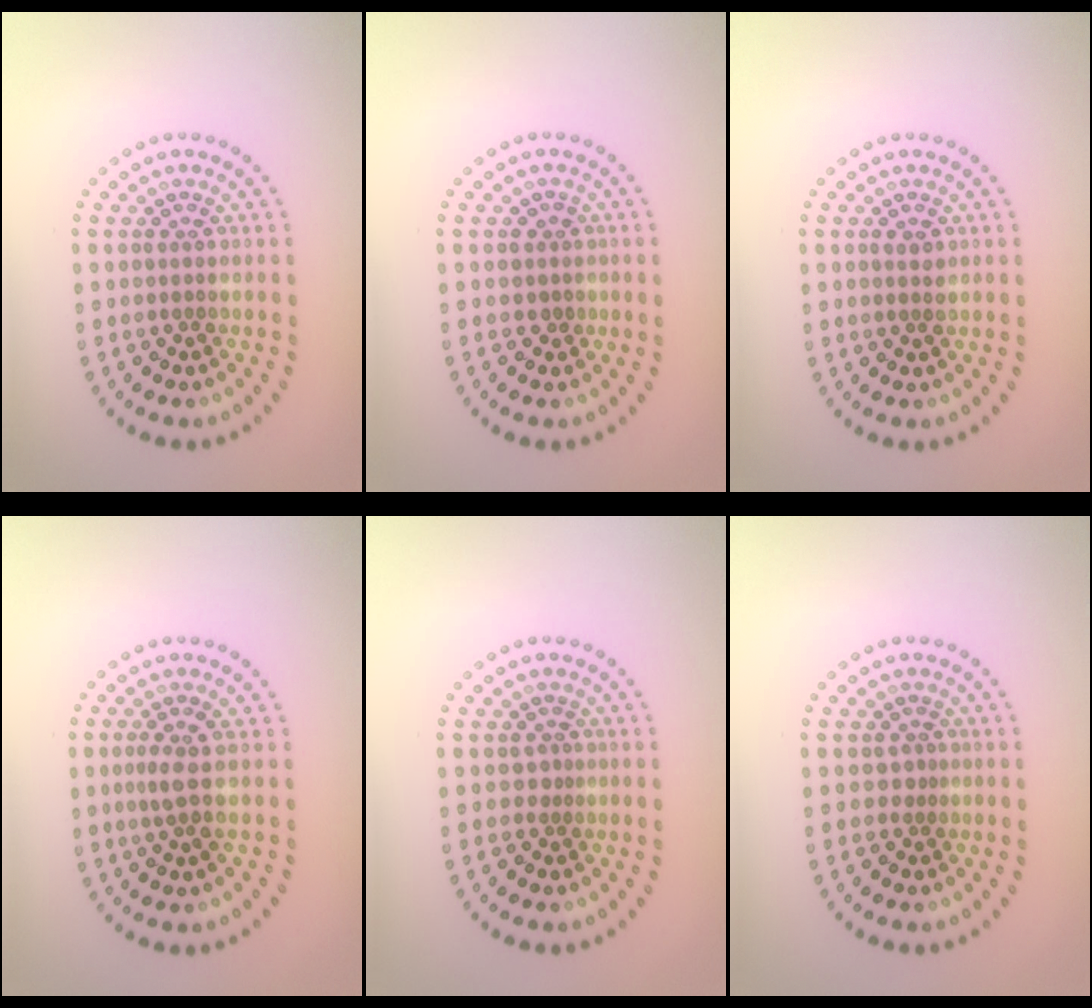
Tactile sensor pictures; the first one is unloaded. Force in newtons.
{"total": 1.3, "press": 1.1, "slide": 0.8}
{"total": 0.9, "press": 0.9, "slide": 0.1}
{"total": 1.9, "press": 1.4, "slide": 1.2}
{"total": 0.5, "press": 0.3, "slide": 0.4}
{"total": 0.5, "press": 0.3, "slide": 0.4}